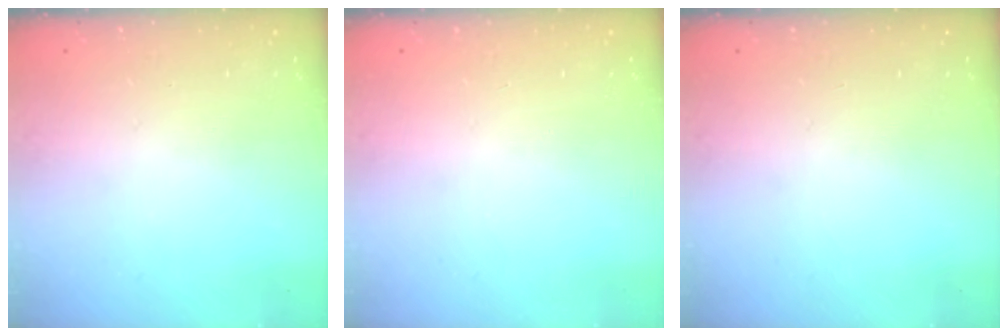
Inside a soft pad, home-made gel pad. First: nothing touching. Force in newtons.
{"total": 0.0}
{"total": 0.0}